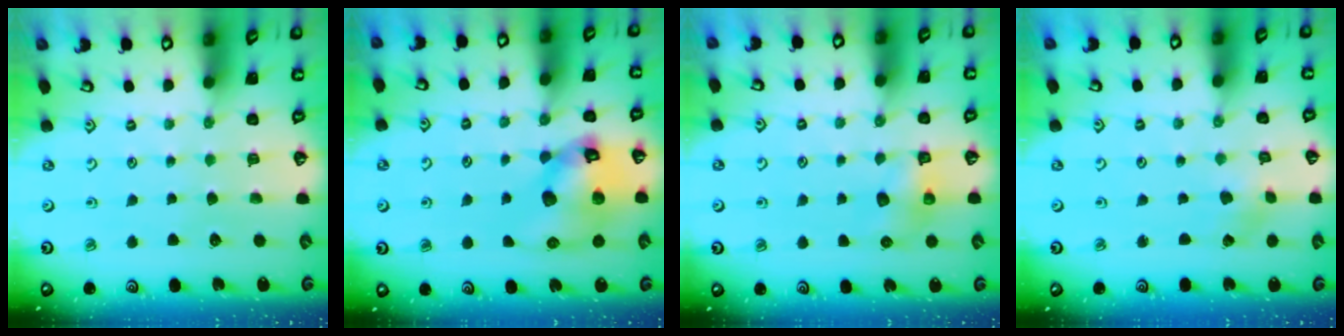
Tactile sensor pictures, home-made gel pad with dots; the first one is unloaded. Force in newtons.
{"total": 13.2, "press": 13.1, "slide": 1.8}
{"total": 6.4, "press": 6.3, "slide": 0.4}
{"total": 1.3, "press": 1.3, "slide": 0.2}